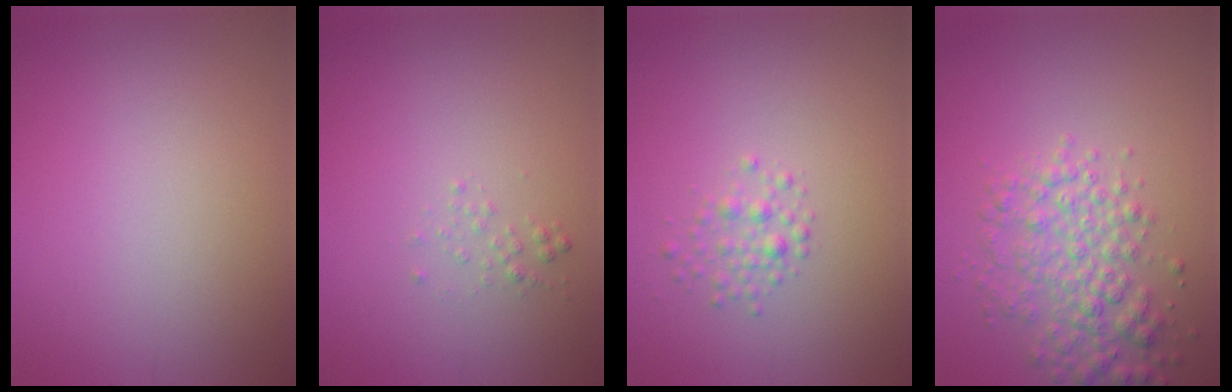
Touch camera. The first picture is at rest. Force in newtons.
{"total": 0.8, "press": 0.8, "slide": 0.1}
{"total": 1.6, "press": 1.6, "slide": 0.1}
{"total": 4.5, "press": 4.5, "slide": 0.1}